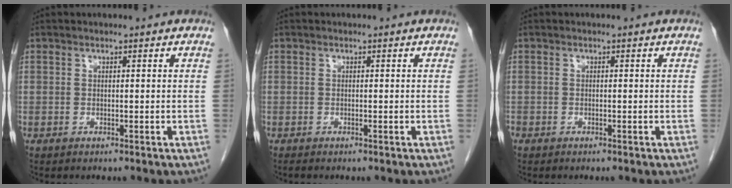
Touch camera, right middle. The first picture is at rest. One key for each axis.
{"total": 0.0}
{"total": 0.0}